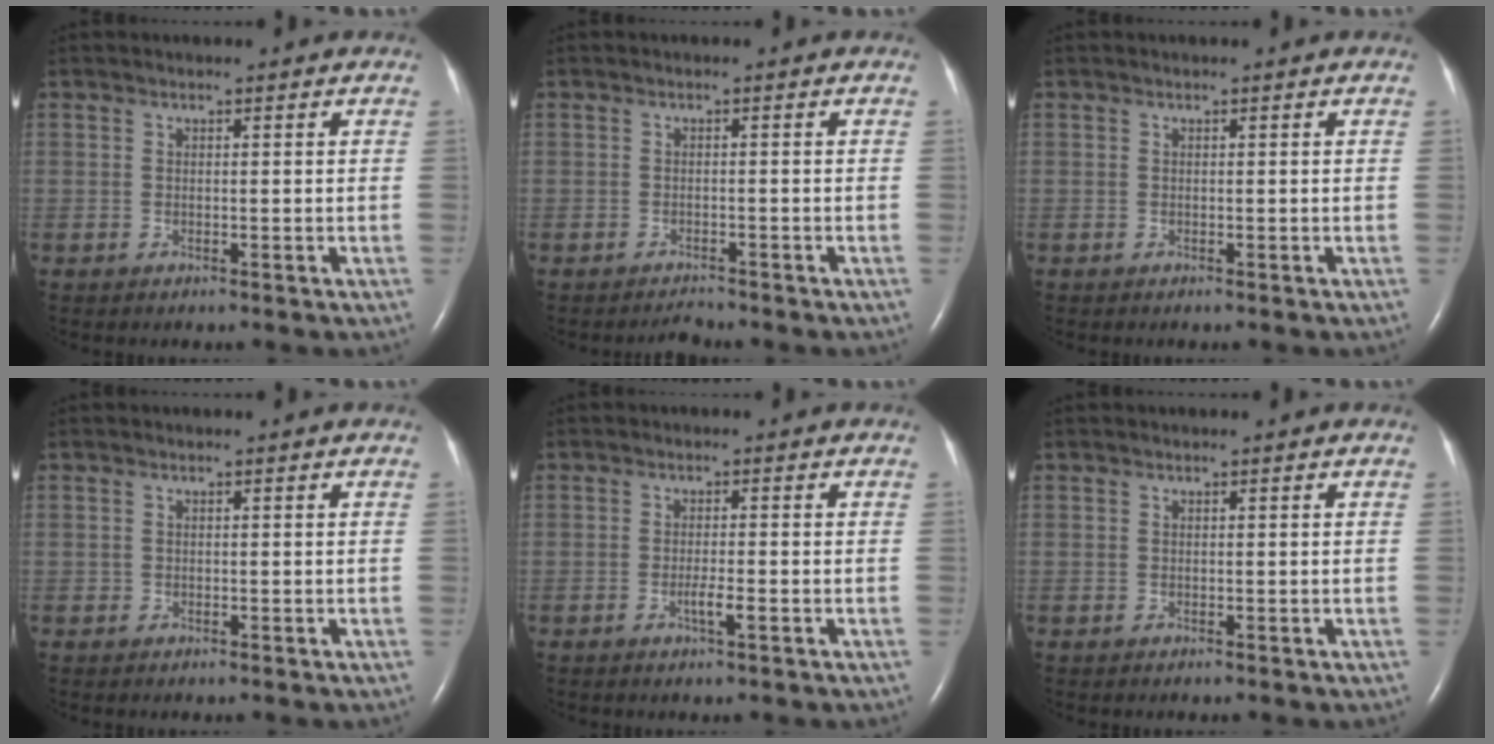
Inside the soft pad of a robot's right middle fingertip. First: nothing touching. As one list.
[{"total": 1.3, "force": [-1.3, 0.1, 0.0], "torque": [-0.006, -0.007, -0.018]}, {"total": 0.0}, {"total": 0.0}, {"total": 2.1, "force": [-0.9, 0.0, 1.9], "torque": [-0.037, -0.002, -0.016]}, {"total": 0.0}]